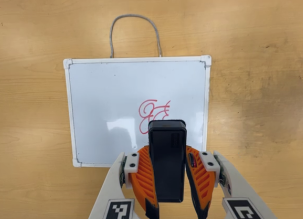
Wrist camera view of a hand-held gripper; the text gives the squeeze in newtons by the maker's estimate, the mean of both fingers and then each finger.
{"total": 9.6, "left": 7.1, "right": 12.1}